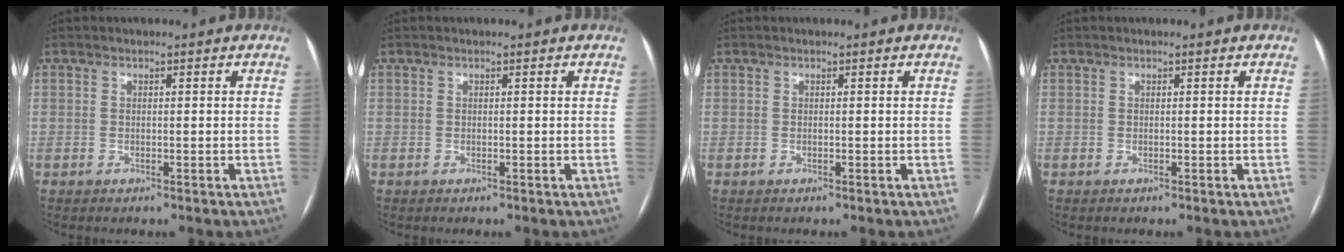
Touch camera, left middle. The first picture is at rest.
{"total": 0.0}
{"total": 0.0}
{"total": 0.0}